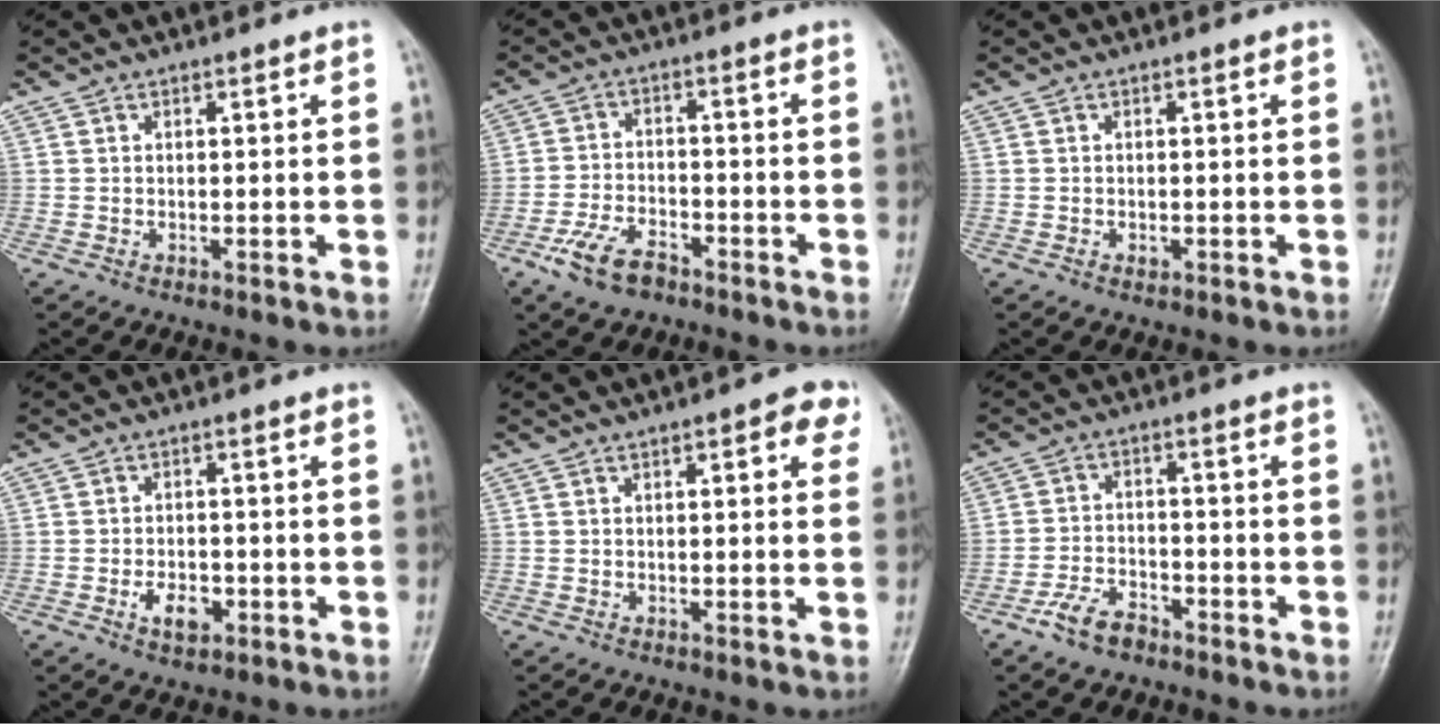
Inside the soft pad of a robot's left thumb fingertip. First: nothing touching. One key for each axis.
{"total": 7.4, "fx": -4.7, "fy": 3.8, "fz": 4.2, "tx": -0.082, "ty": 0.020, "tz": -0.089}
{"total": 0.9, "fx": -0.3, "fy": 0.6, "fz": 0.5, "tx": -0.009, "ty": 0.004, "tz": -0.004}
{"total": 4.4, "fx": -1.7, "fy": 2.7, "fz": 3.0, "tx": -0.045, "ty": 0.006, "tz": -0.027}
{"total": 4.9, "fx": 2.1, "fy": 1.8, "fz": 4.1, "tx": -0.033, "ty": 0.002, "tz": 0.016}
{"total": 5.5, "fx": -3.9, "fy": 2.8, "fz": 2.7, "tx": -0.051, "ty": 0.022, "tz": -0.073}